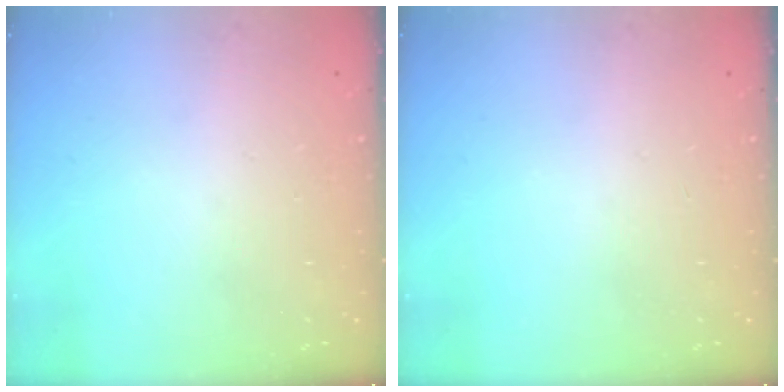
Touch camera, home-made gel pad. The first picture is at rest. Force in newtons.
{"total": 0.0}